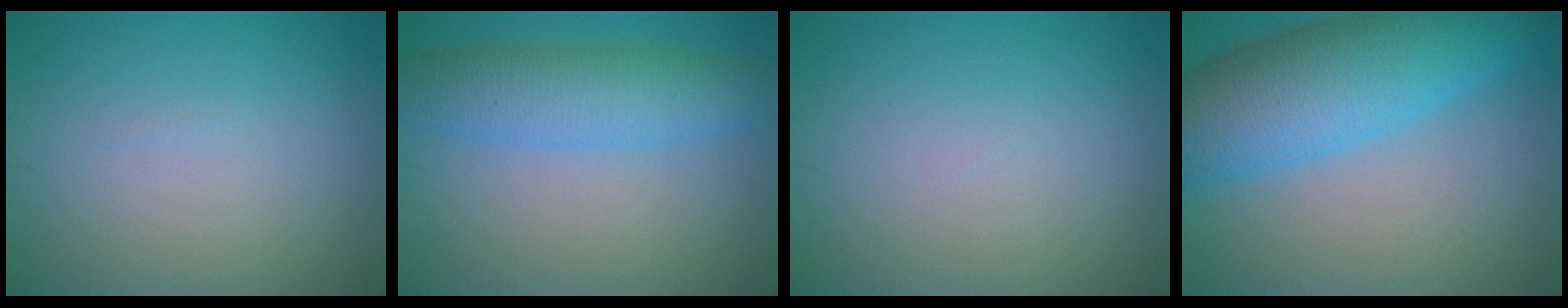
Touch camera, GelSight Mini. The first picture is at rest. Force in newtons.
{"total": 5.4, "press": 5.4, "slide": 0.2}
{"total": 0.0}
{"total": 10.0, "press": 10.0, "slide": 0.3}